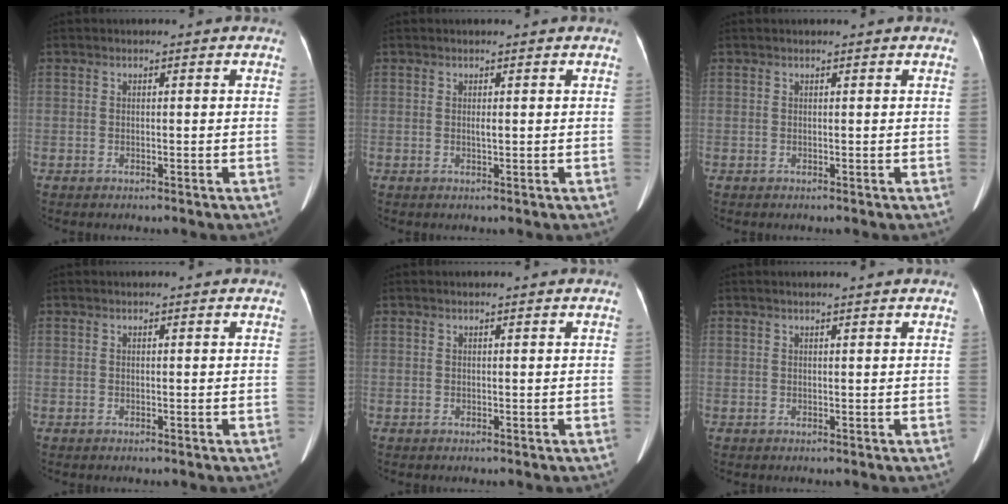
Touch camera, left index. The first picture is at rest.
{"total": 0.7, "force": [0.2, 0.0, 0.6], "torque": [-0.014, -0.001, 0.003]}
{"total": 0.9, "force": [0.8, 0.0, 0.4], "torque": [-0.008, 0.013, 0.012]}
{"total": 3.1, "force": [2.8, 0.4, 1.1], "torque": [-0.011, 0.028, 0.028]}
{"total": 1.9, "force": [1.7, -0.1, 0.8], "torque": [-0.011, 0.015, 0.022]}
{"total": 3.6, "force": [3.2, -0.1, 1.7], "torque": [-0.022, 0.016, 0.039]}